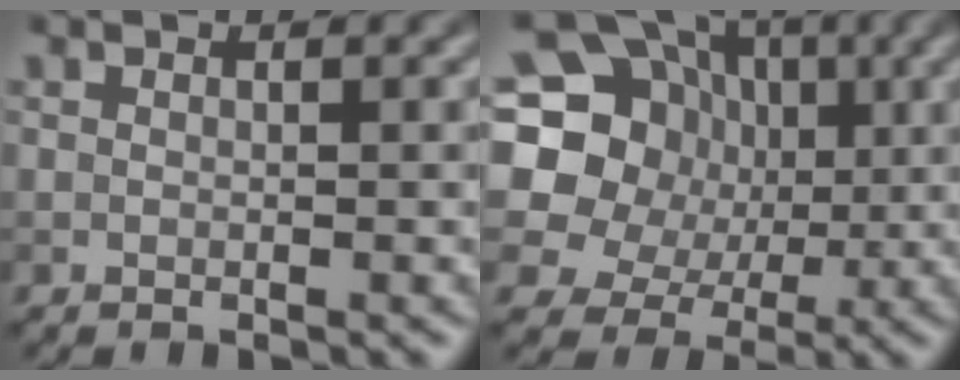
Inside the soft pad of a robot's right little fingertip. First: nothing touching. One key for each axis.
{"total": 17.3, "fx": 3.0, "fy": 15.5, "fz": 7.0, "tx": -0.162, "ty": 0.035, "tz": 0.021}